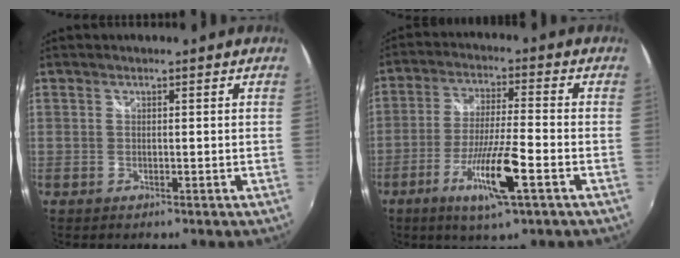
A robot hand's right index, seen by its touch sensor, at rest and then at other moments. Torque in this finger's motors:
{"motor_torque": [1.13, 1.01, 0.31, 0.11]}